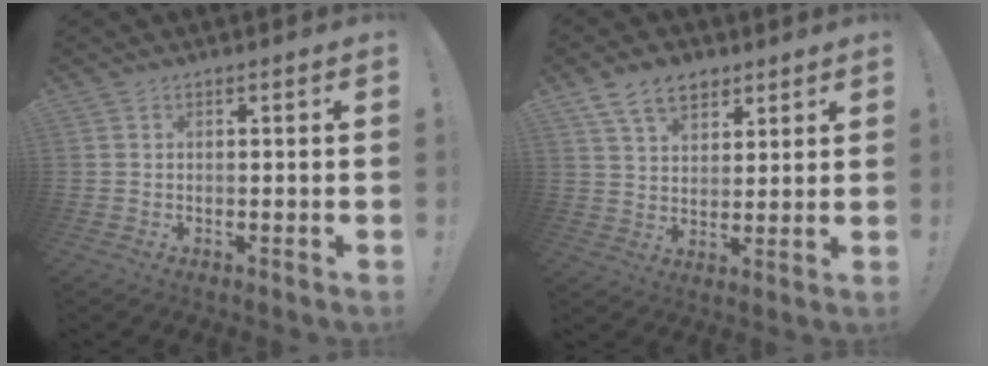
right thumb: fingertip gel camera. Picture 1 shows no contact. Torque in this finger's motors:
{"motor_torque": [-0.10, 0.27, 0.28, 0.24, 0.18]}